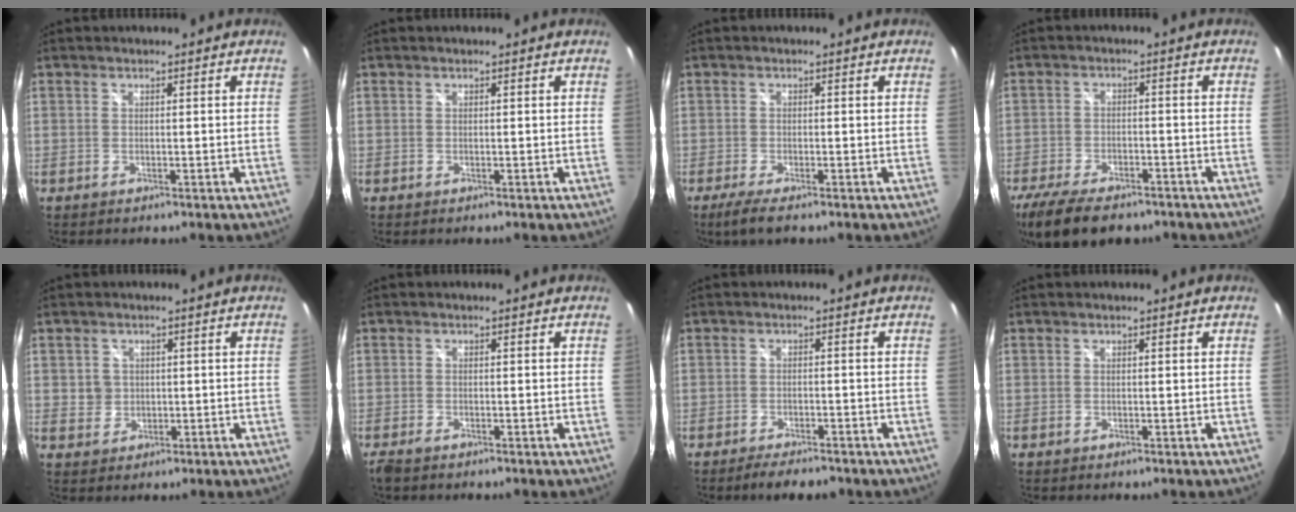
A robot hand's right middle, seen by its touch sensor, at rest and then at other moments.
{"total": 0.0}
{"total": 3.6, "force": [-2.6, 0.2, 2.6], "torque": [-0.060, -0.015, -0.048]}
{"total": 14.1, "force": [-10.7, 5.4, 7.3], "torque": [-0.169, -0.037, -0.176]}
{"total": 3.0, "force": [0.2, 2.9, 0.5], "torque": [-0.005, 0.003, 0.003]}
{"total": 2.3, "force": [-1.8, 0.7, 1.2], "torque": [-0.025, -0.011, -0.031]}
{"total": 4.4, "force": [-3.8, 1.1, 2.0], "torque": [-0.047, -0.006, -0.062]}
{"total": 0.0}